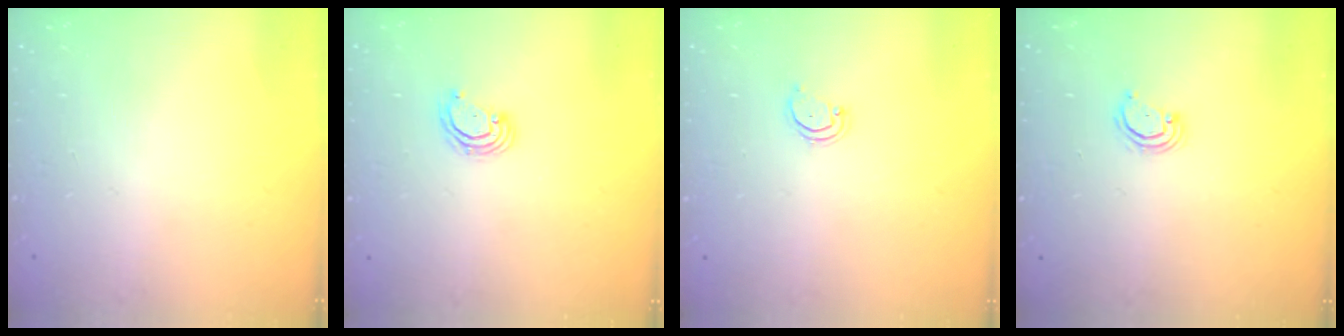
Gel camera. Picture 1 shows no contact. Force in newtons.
{"total": 3.9, "press": 3.8, "slide": 0.4}
{"total": 2.6, "press": 2.6, "slide": 0.2}
{"total": 2.9, "press": 2.9, "slide": 0.2}